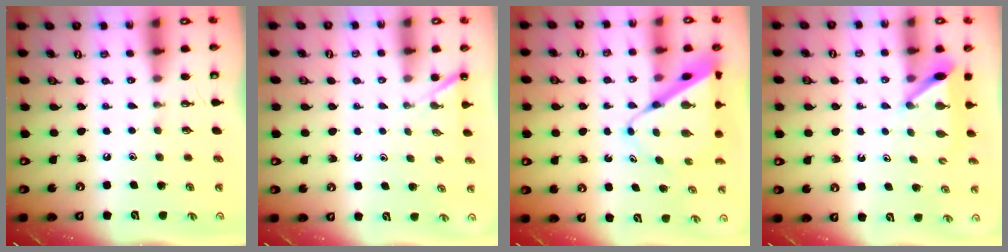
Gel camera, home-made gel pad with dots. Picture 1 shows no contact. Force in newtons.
{"total": 2.3, "press": 2.3, "slide": 0.2}
{"total": 9.0, "press": 9.0, "slide": 0.5}
{"total": 6.4, "press": 6.4, "slide": 0.2}